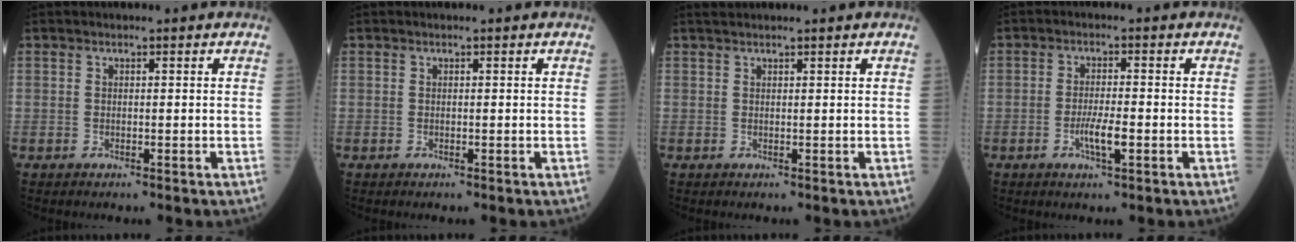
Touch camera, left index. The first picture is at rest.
{"total": 0.0}
{"total": 2.9, "force": [2.6, -0.1, 1.2], "torque": [-0.013, 0.026, 0.041]}
{"total": 3.7, "force": [-1.2, 0.5, 3.5], "torque": [-0.069, -0.002, -0.022]}